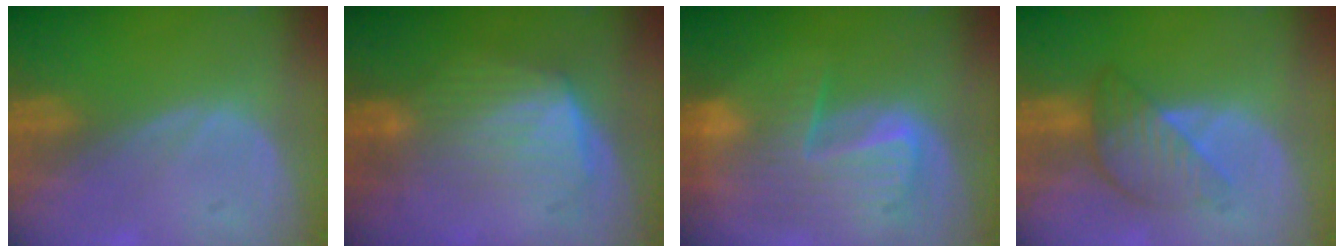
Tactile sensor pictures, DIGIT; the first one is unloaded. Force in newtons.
{"total": 6.8, "press": 6.4, "slide": 2.5}
{"total": 9.8, "press": 8.5, "slide": 4.9}
{"total": 5.6, "press": 5.6, "slide": 0.3}